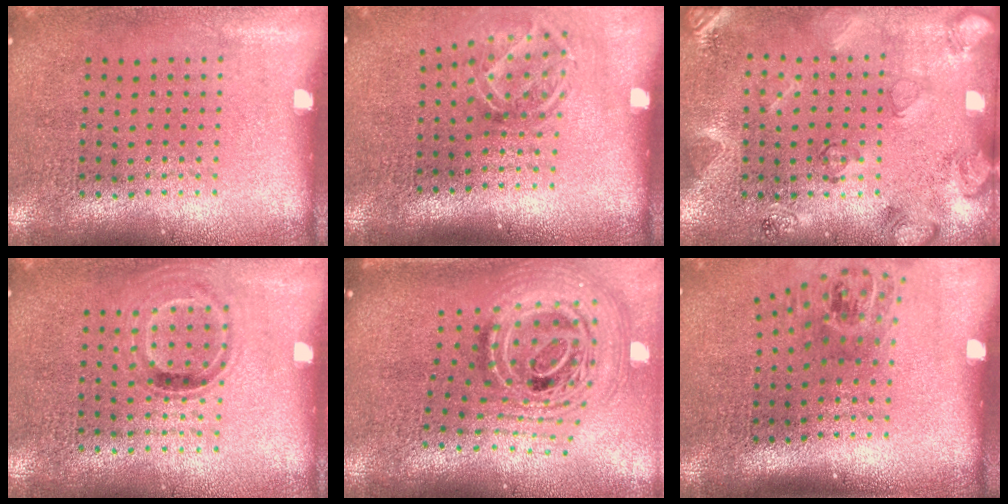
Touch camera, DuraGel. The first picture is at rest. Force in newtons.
{"total": 1.8, "press": 1.3, "slide": 1.3}
{"total": 2.1, "press": 1.9, "slide": 1.0}
{"total": 0.9, "press": 0.8, "slide": 0.4}
{"total": 2.9, "press": 1.9, "slide": 2.1}
{"total": 1.7, "press": 1.2, "slide": 1.2}